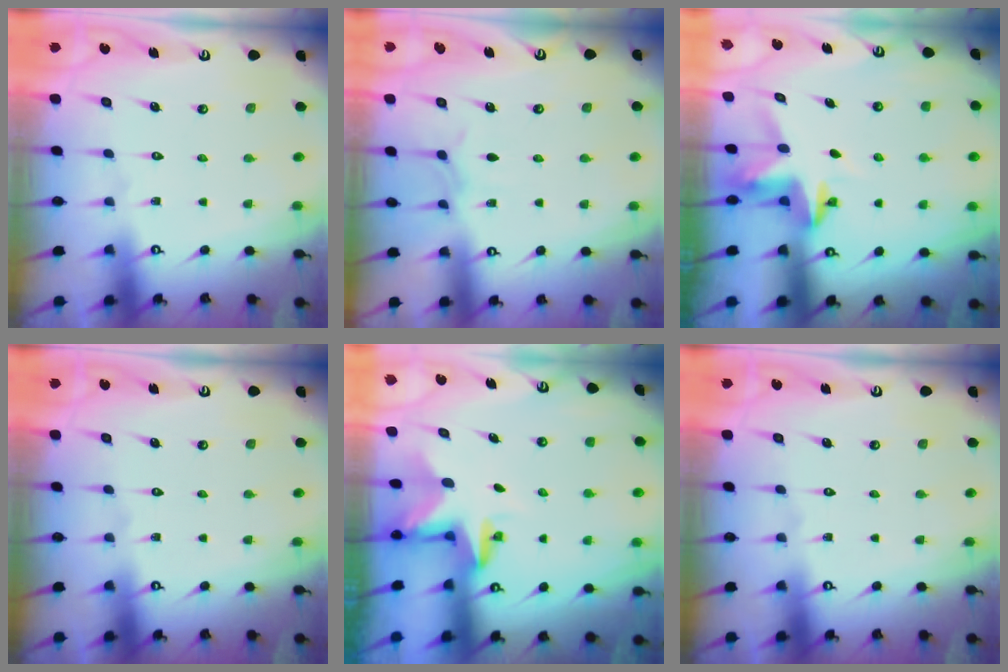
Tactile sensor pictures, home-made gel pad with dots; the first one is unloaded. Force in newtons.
{"total": 3.8, "press": 3.7, "slide": 0.6}
{"total": 3.8, "press": 3.8, "slide": 0.3}
{"total": 0.0}
{"total": 2.8, "press": 2.8, "slide": 0.1}
{"total": 0.0}